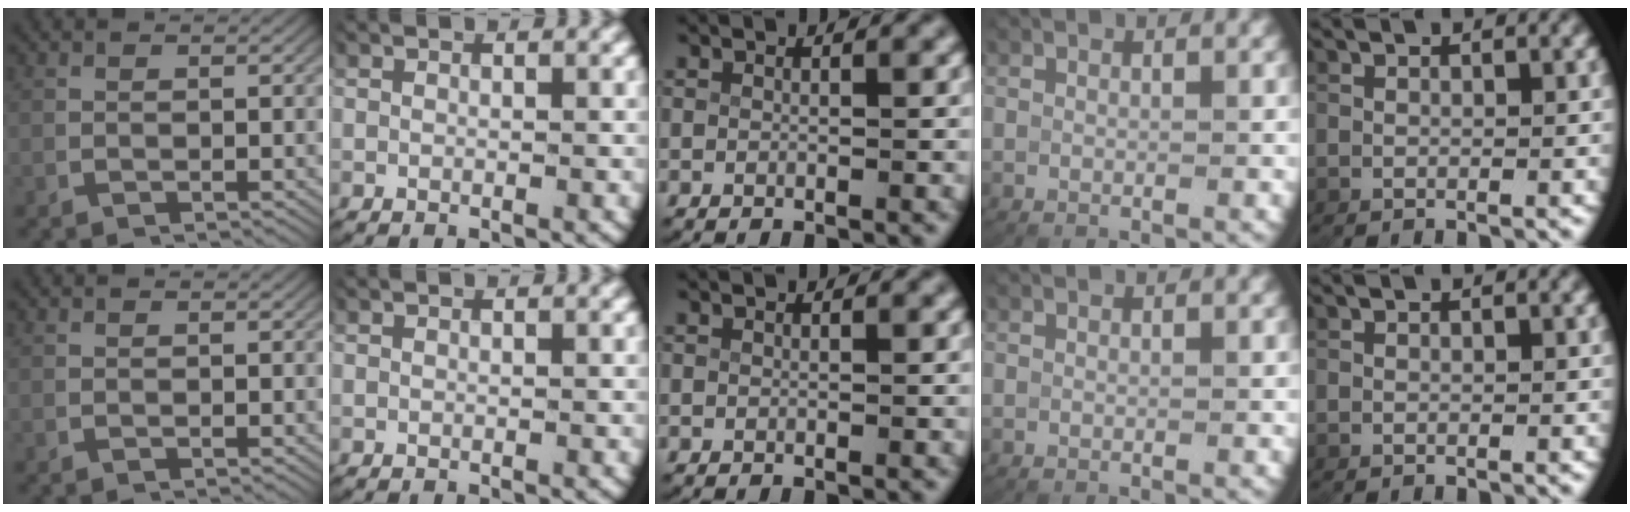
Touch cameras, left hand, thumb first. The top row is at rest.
{}